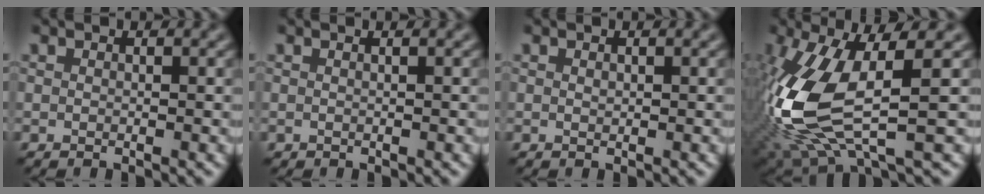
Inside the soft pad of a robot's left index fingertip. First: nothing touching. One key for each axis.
{"total": 0.5, "fx": 0.2, "fy": 0.3, "fz": 0.4, "tx": 0.000, "ty": 0.002, "tz": -0.004}
{"total": 0.0}
{"total": 12.1, "fx": -0.8, "fy": 4.6, "fz": 11.1, "tx": -0.264, "ty": -0.022, "tz": -0.012}